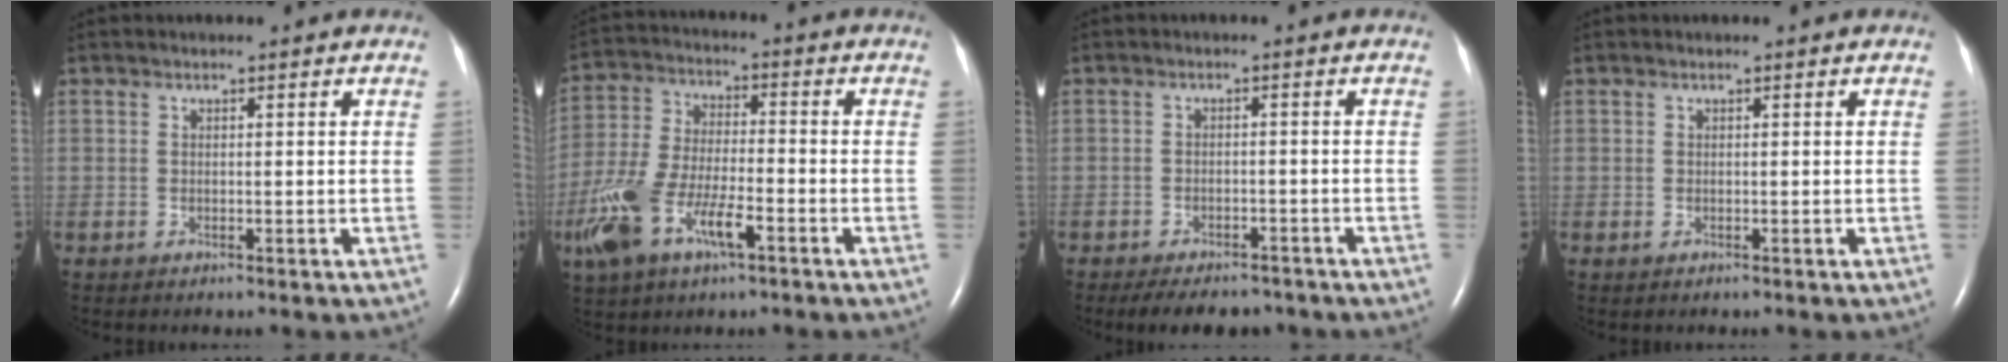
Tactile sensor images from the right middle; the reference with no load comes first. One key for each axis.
{"total": 12.2, "fx": -5.6, "fy": 4.2, "fz": 10.0, "tx": -0.224, "ty": -0.002, "tz": -0.102}
{"total": 7.9, "fx": -6.6, "fy": 3.2, "fz": 3.0, "tx": -0.039, "ty": -0.003, "tz": -0.088}
{"total": 0.0}